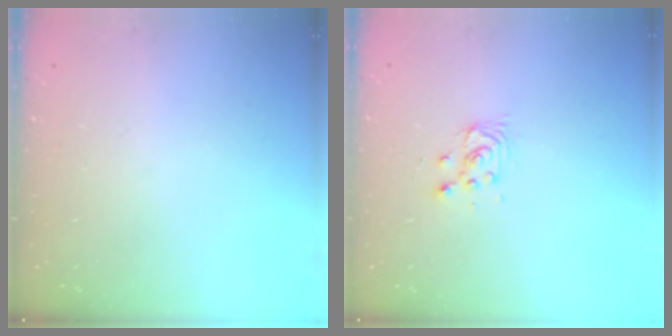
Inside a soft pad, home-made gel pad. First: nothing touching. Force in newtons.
{"total": 3.1, "press": 3.1, "slide": 0.3}